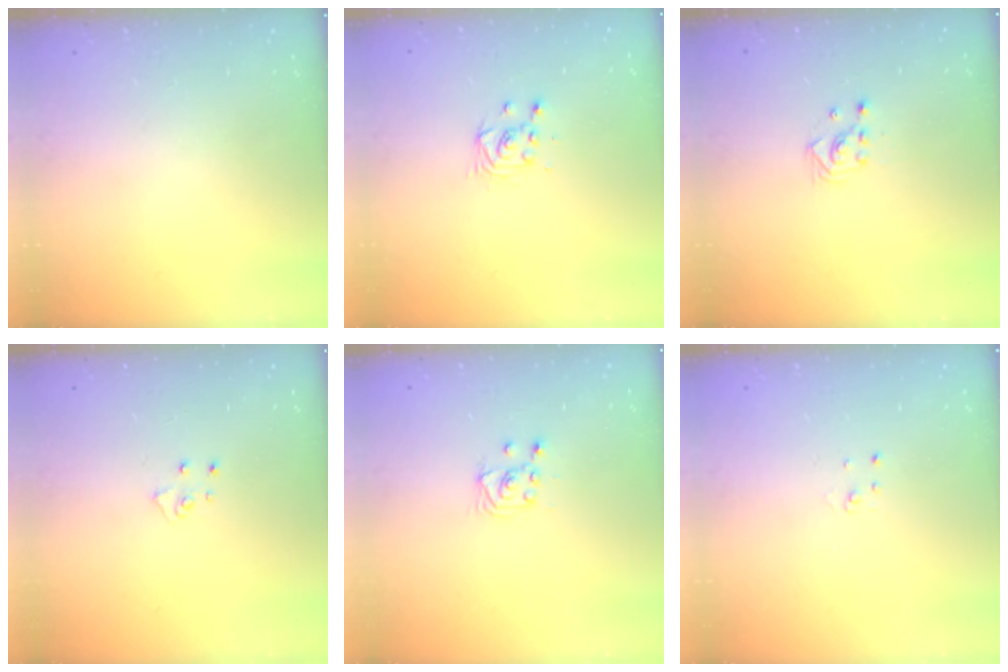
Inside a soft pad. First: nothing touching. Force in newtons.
{"total": 3.4, "press": 3.4, "slide": 0.3}
{"total": 2.2, "press": 2.2, "slide": 0.2}
{"total": 5.1, "press": 5.1, "slide": 0.4}
{"total": 3.5, "press": 3.5, "slide": 0.4}
{"total": 2.0, "press": 2.0, "slide": 0.2}